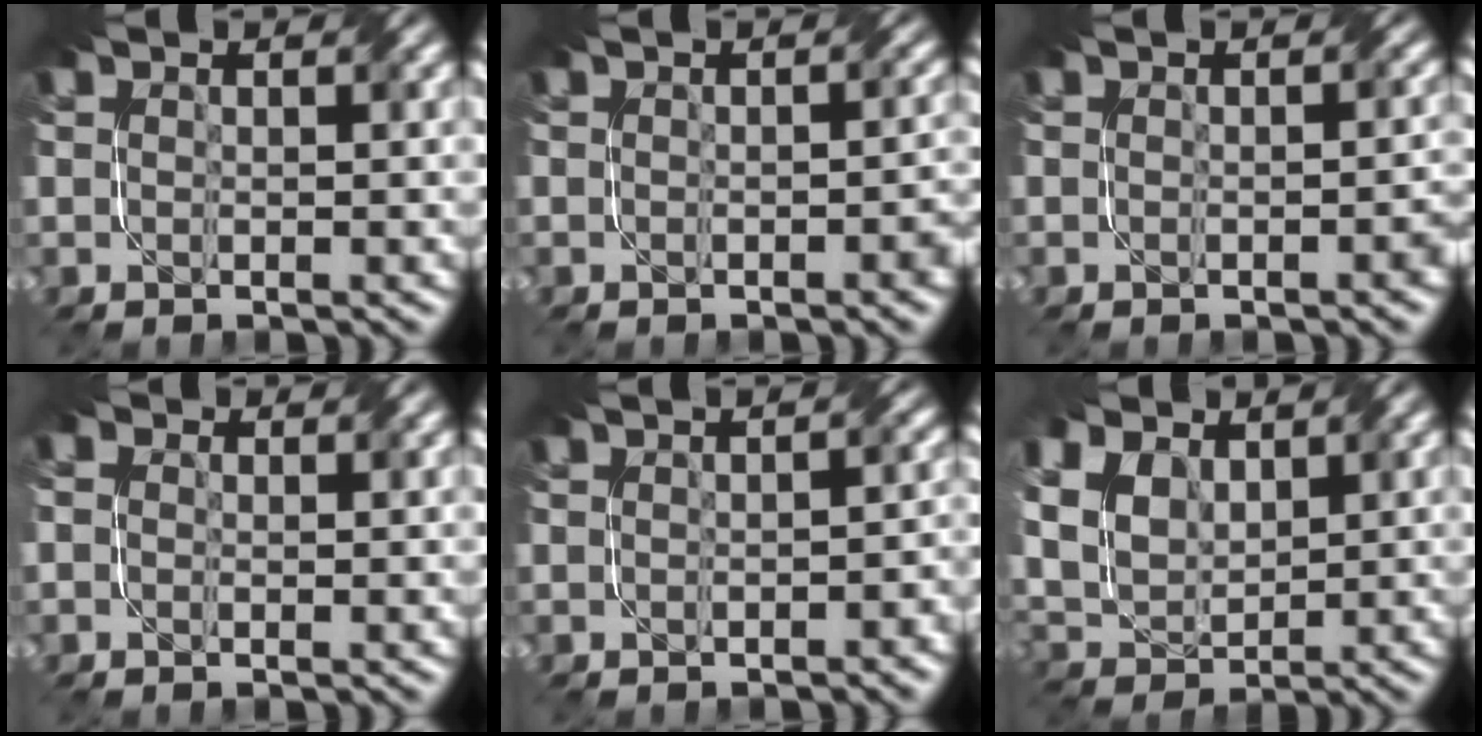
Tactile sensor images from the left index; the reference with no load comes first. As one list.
[{"total": 1.4, "force": [-0.6, 0.5, 1.2], "torque": [-0.016, 0.001, -0.007]}, {"total": 1.2, "force": [-0.6, 0.3, 1.0], "torque": [-0.011, 0.001, -0.008]}, {"total": 1.4, "force": [0.3, 1.2, 0.7], "torque": [-0.017, 0.004, -0.009]}, {"total": 2.0, "force": [-0.5, 1.0, 1.6], "torque": [-0.019, -0.002, -0.003]}, {"total": 9.7, "force": [3.9, 6.9, 5.6], "torque": [-0.142, 0.029, 0.069]}]